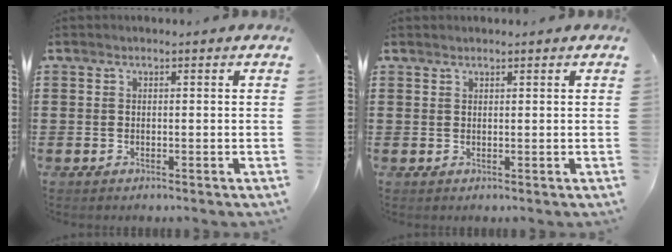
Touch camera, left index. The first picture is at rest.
{"total": 0.8, "force": [0.7, 0.1, 0.1], "torque": [-0.003, 0.000, 0.015]}